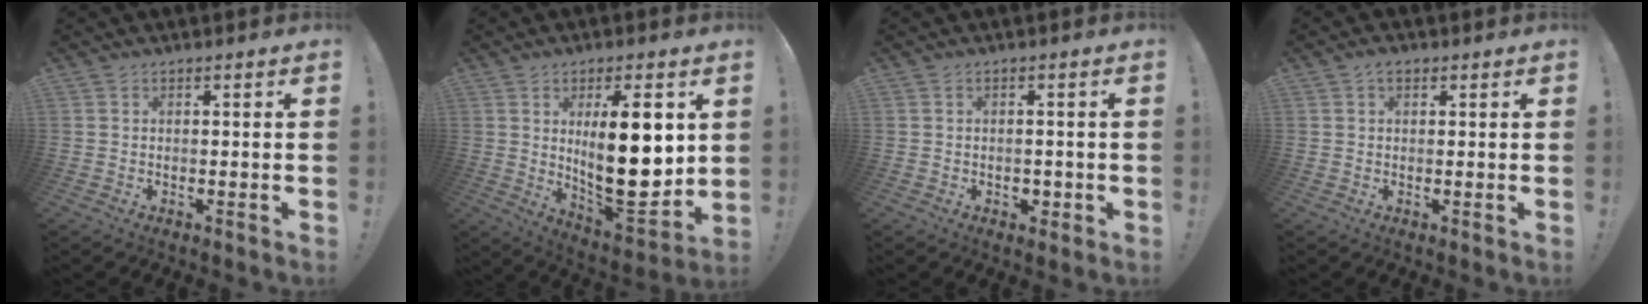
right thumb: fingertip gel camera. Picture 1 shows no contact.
{"total": 19.3, "force": [3.3, 6.8, 17.8], "torque": [-0.283, -0.034, 0.050]}
{"total": 2.2, "force": [-0.6, 1.8, 1.1], "torque": [-0.001, -0.005, -0.014]}
{"total": 2.8, "force": [1.3, 1.7, 1.8], "torque": [-0.033, 0.003, 0.022]}